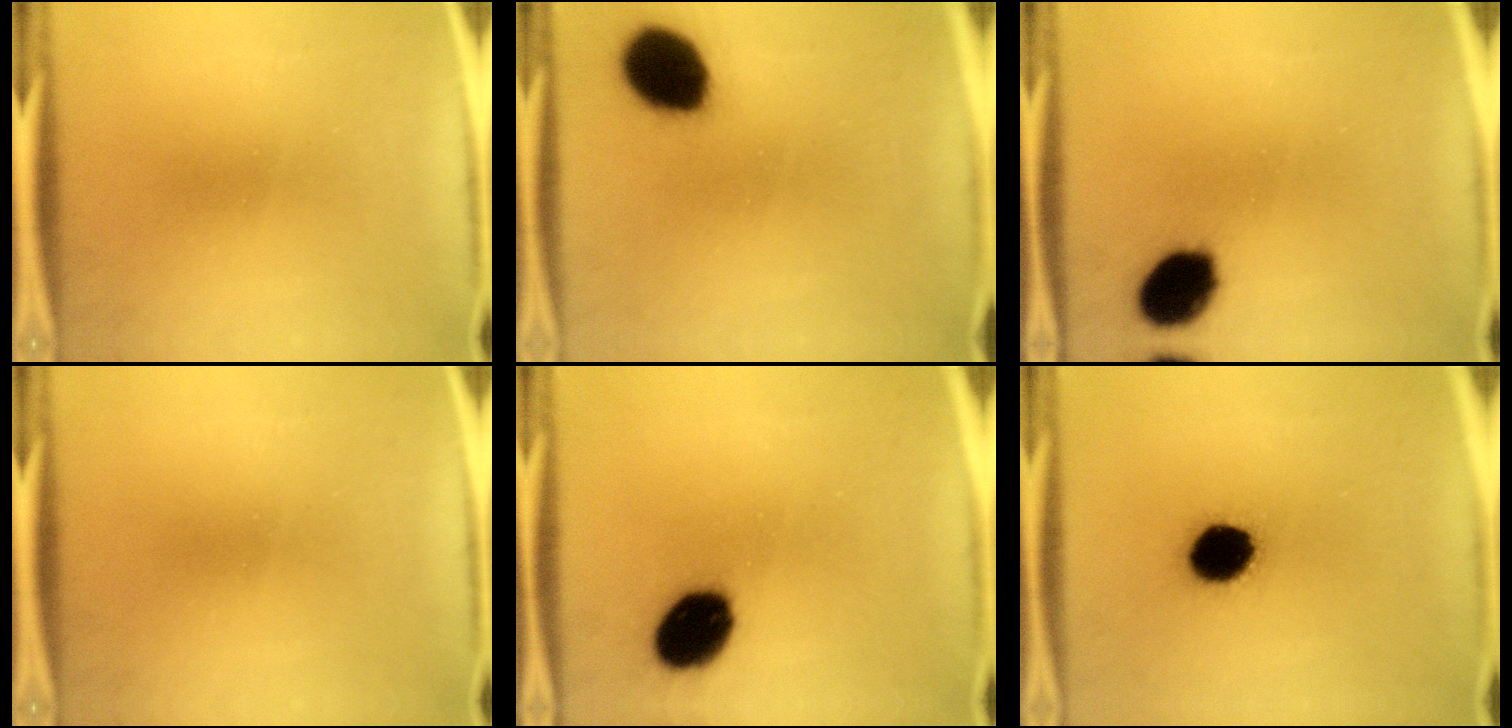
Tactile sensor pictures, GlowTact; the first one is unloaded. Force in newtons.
{"total": 15.3}
{"total": 13.7}
{"total": 0.0}
{"total": 14.8}
{"total": 11.6}